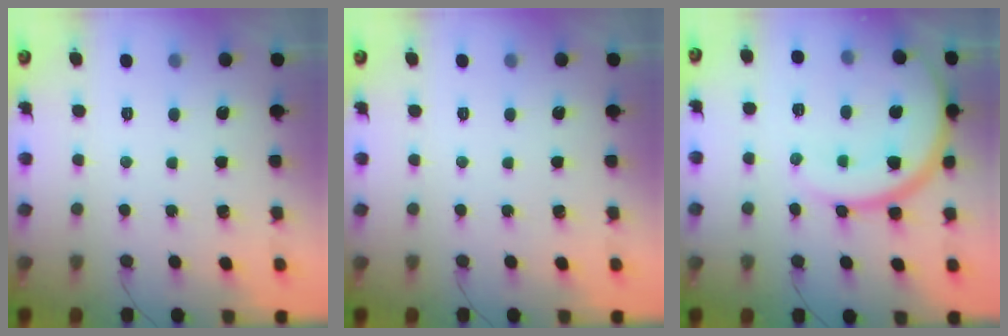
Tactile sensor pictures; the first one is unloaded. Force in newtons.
{"total": 0.0}
{"total": 15.5, "press": 15.4, "slide": 1.2}